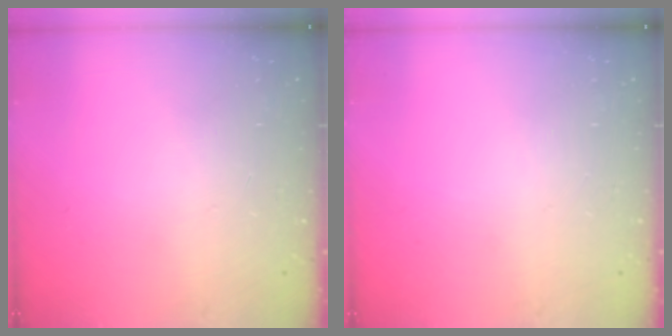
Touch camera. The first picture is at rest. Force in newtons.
{"total": 0.0}